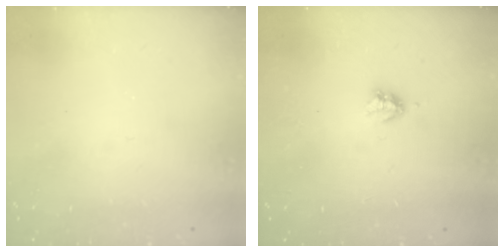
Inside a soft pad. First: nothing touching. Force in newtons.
{"total": 2.9, "press": 2.9, "slide": 0.5}